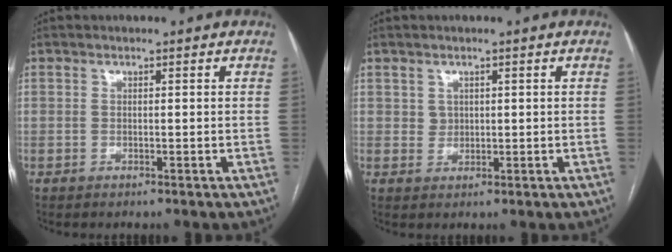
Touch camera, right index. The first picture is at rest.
{"total": 1.6, "force": [0.6, 1.5, 0.4], "torque": [-0.002, -0.002, 0.010]}